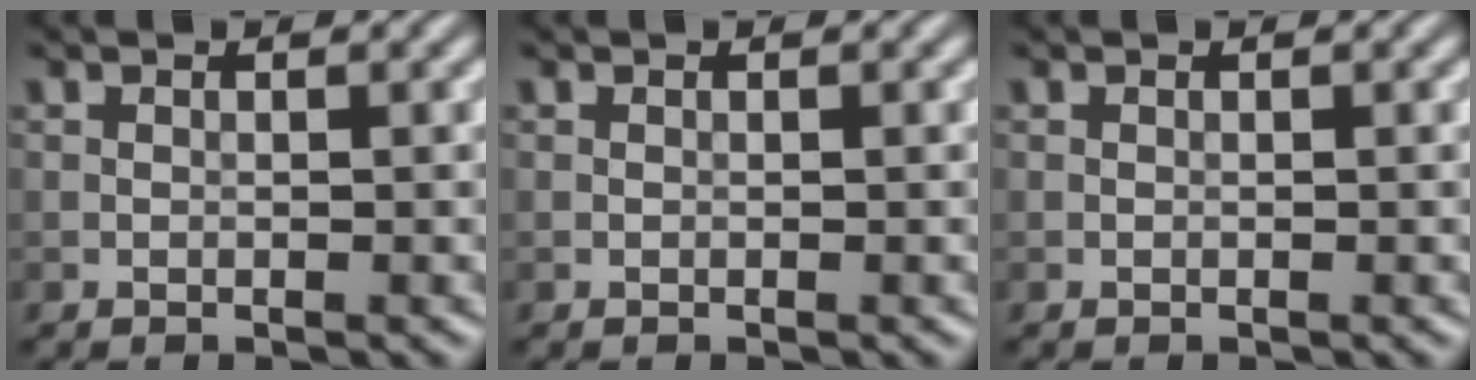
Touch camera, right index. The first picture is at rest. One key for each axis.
{"total": 0.0}
{"total": 0.0}